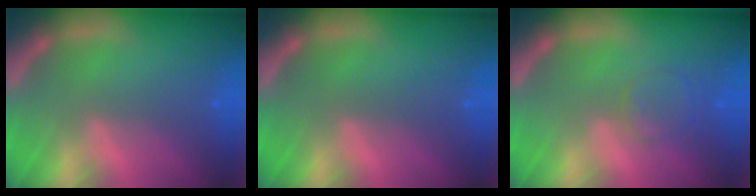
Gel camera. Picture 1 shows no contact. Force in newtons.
{"total": 0.0}
{"total": 2.9}